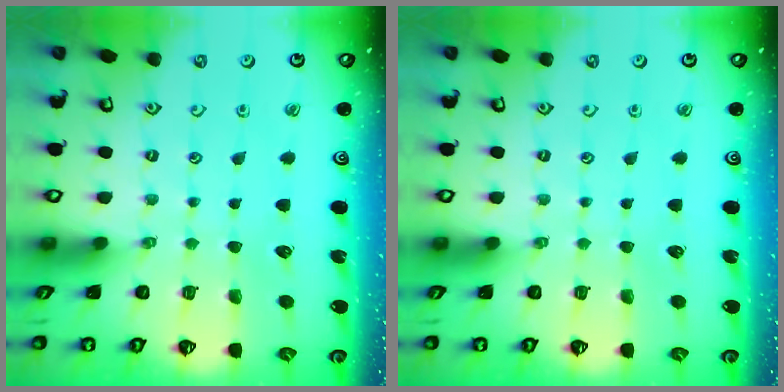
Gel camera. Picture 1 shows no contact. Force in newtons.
{"total": 0.0}